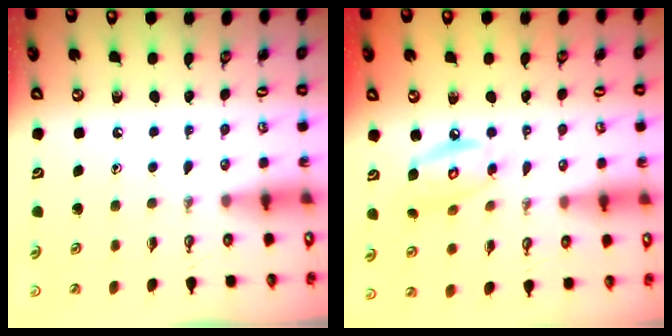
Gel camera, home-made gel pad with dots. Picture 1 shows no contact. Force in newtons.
{"total": 9.5, "press": 9.5, "slide": 0.7}